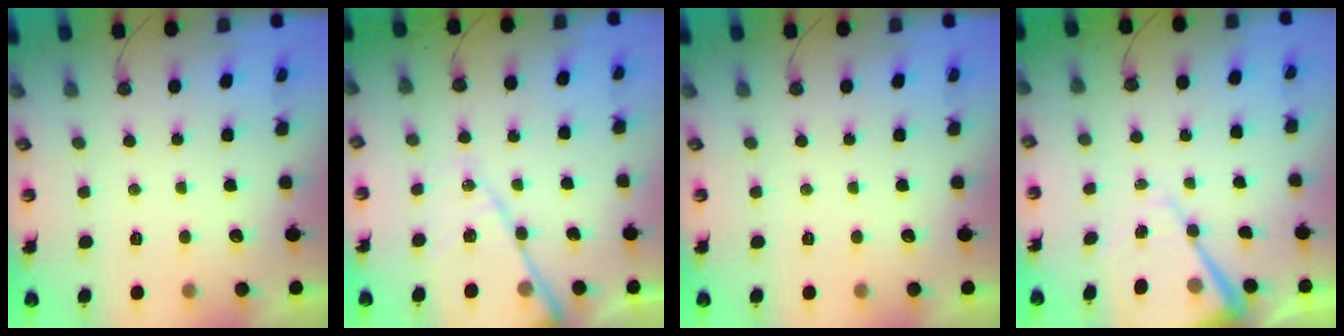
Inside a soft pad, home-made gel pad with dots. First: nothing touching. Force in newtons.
{"total": 14.8, "press": 14.7, "slide": 1.7}
{"total": 0.0}
{"total": 10.7, "press": 10.6, "slide": 0.9}